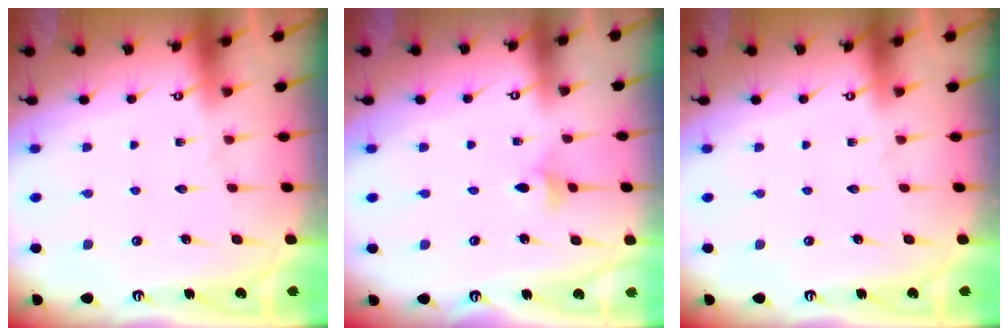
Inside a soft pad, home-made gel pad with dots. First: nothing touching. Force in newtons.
{"total": 3.2, "press": 3.1, "slide": 0.6}
{"total": 0.0}